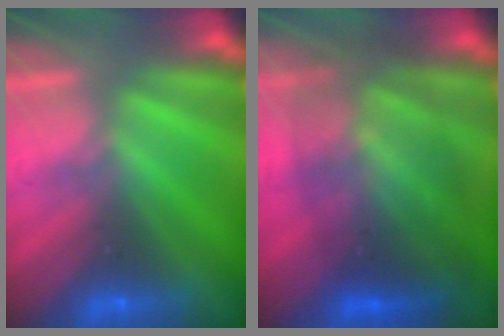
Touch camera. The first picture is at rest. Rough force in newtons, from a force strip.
{"total": 10.5}